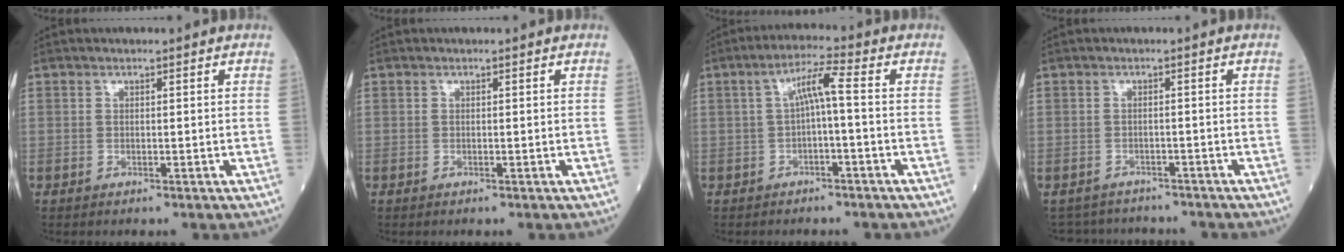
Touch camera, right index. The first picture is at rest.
{"total": 0.0}
{"total": 4.8, "force": [0.0, 0.4, 4.8], "torque": [-0.085, 0.023, 0.000]}
{"total": 6.1, "force": [-5.6, 2.4, -0.1], "torque": [0.003, 0.012, -0.074]}